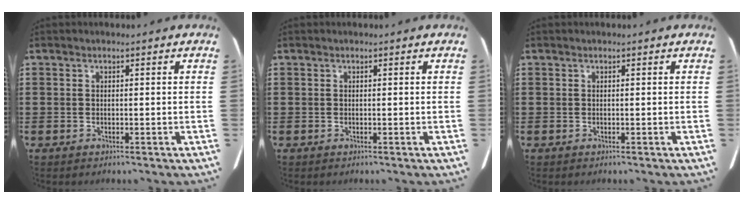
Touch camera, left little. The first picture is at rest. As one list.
[{"total": 0.0}, {"total": 0.0}]